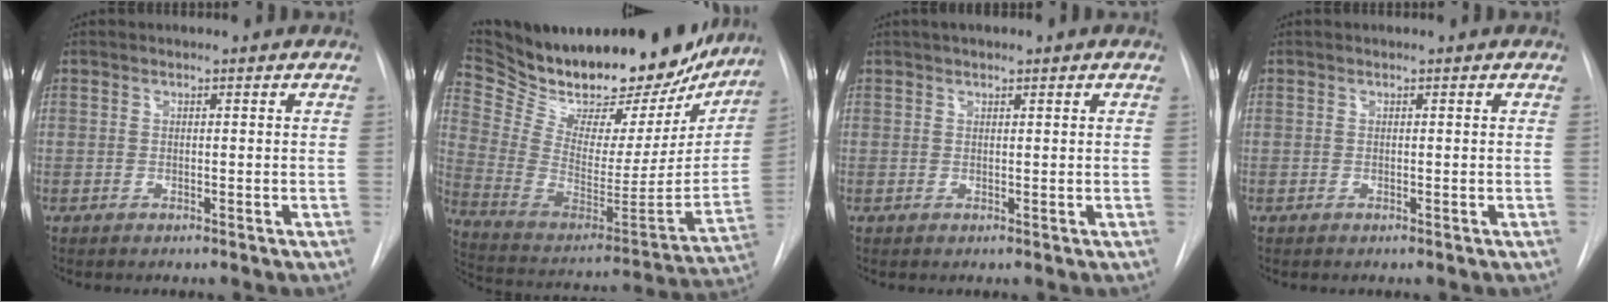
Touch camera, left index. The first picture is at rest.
{"total": 33.8, "force": [29.0, 11.0, 13.4], "torque": [-0.245, -0.046, 0.418]}
{"total": 2.1, "force": [1.3, 0.6, 1.5], "torque": [-0.027, 0.010, 0.019]}
{"total": 0.0}